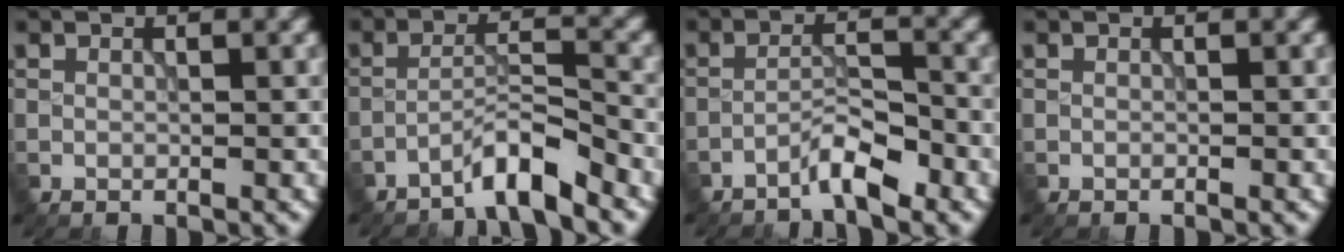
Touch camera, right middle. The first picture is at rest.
{"total": 3.7, "force": [-3.1, 0.1, 2.1], "torque": [-0.034, 0.012, -0.064]}
{"total": 2.9, "force": [-2.3, 0.3, 1.7], "torque": [-0.026, 0.011, -0.047]}
{"total": 0.0}